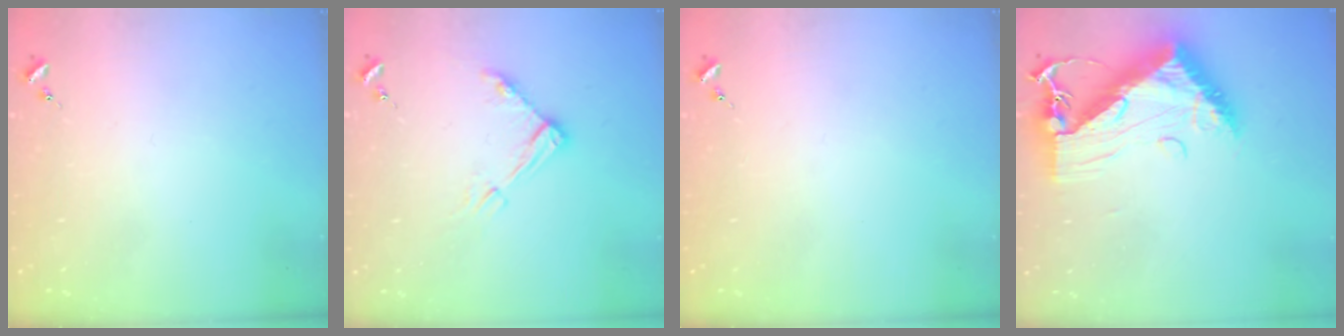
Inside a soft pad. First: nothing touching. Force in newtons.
{"total": 9.1, "press": 9.1, "slide": 0.8}
{"total": 0.0}
{"total": 14.1, "press": 14.0, "slide": 1.3}